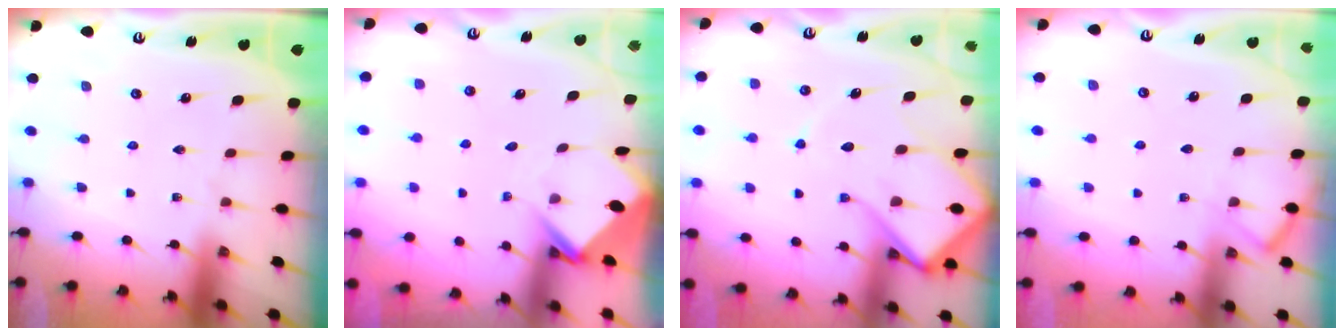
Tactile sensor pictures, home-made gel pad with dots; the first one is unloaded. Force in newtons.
{"total": 4.0, "press": 4.0, "slide": 0.2}
{"total": 13.3, "press": 13.2, "slide": 1.4}
{"total": 4.9, "press": 4.9, "slide": 0.7}